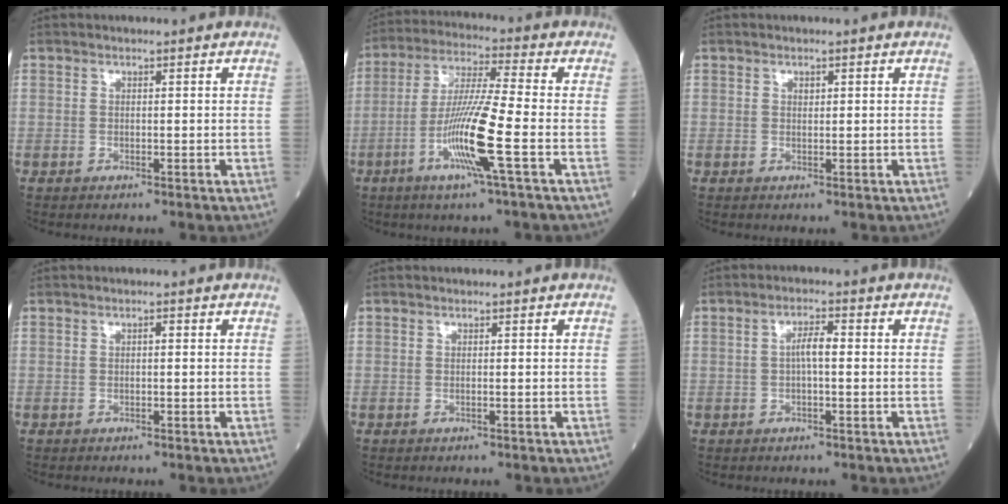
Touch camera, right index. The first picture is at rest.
{"total": 11.7, "force": [-3.8, -0.9, 11.0], "torque": [-0.215, -0.013, -0.080]}
{"total": 0.6, "force": [0.3, 0.4, 0.4], "torque": [-0.004, -0.001, 0.005]}
{"total": 0.6, "force": [0.0, 0.2, 0.5], "torque": [-0.007, 0.002, -0.001]}
{"total": 0.0}
{"total": 2.9, "force": [0.0, 0.6, 2.8], "torque": [-0.051, 0.007, -0.001]}